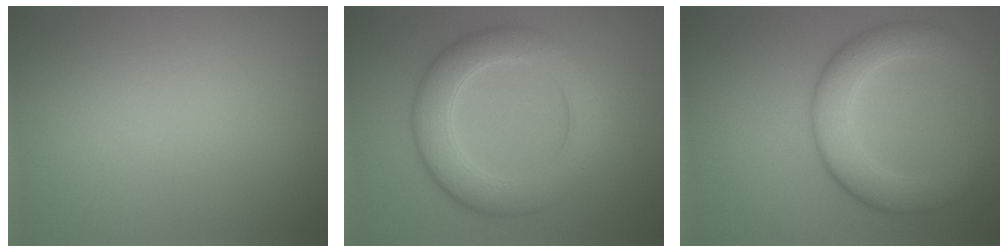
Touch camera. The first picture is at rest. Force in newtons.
{"total": 6.3, "press": 6.2, "slide": 0.6}
{"total": 5.6, "press": 5.6, "slide": 0.3}